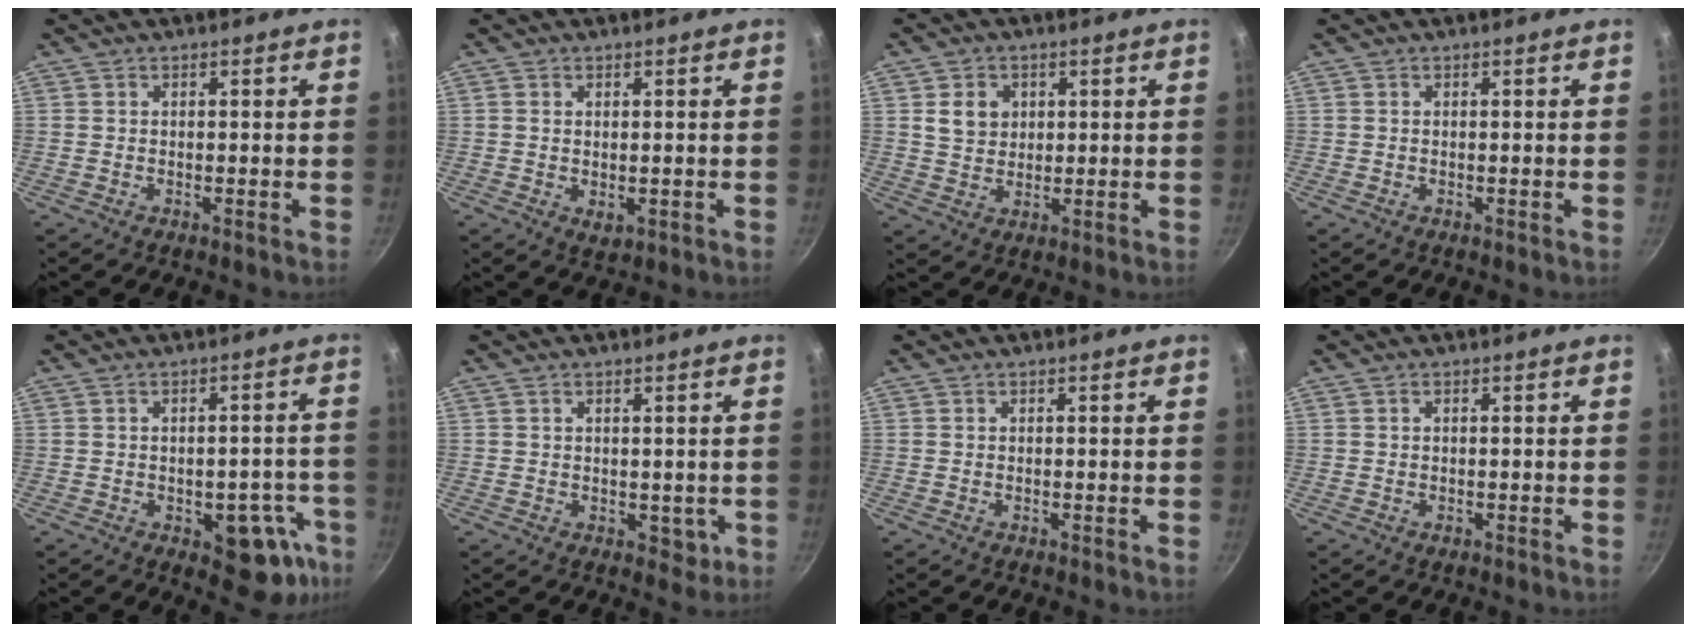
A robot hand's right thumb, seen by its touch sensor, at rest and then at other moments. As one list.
[{"total": 2.2, "force": [0.0, 1.4, 1.7], "torque": [-0.025, -0.006, 0.001]}, {"total": 5.6, "force": [1.5, 4.6, 2.7], "torque": [-0.026, -0.001, 0.029]}, {"total": 0.0}, {"total": 11.6, "force": [-4.5, 6.1, 8.8], "torque": [-0.040, 0.025, -0.052]}, {"total": 3.0, "force": [0.2, 2.1, 2.0], "torque": [-0.018, -0.001, 0.009]}, {"total": 0.0}, {"total": 0.5, "force": [-0.1, 0.3, 0.4], "torque": [-0.003, 0.002, -0.002]}]